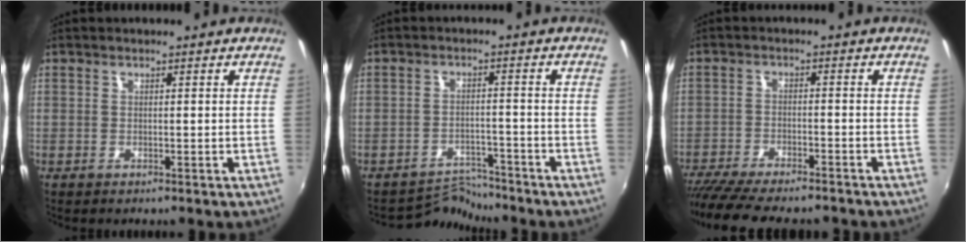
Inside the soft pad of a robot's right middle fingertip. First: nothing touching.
{"total": 4.9, "force": [-4.8, 0.5, -1.1], "torque": [0.009, 0.011, -0.079]}
{"total": 15.1, "force": [-13.0, 3.0, 7.1], "torque": [-0.149, -0.041, -0.205]}